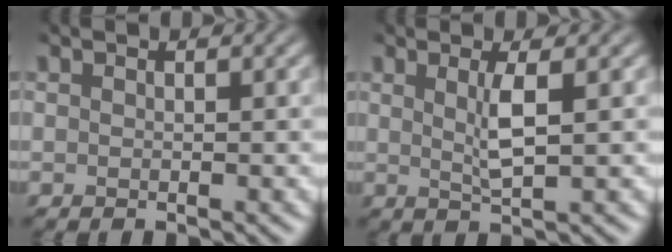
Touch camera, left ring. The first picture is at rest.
{"total": 1.9, "force": [0.2, -0.1, 1.9], "torque": [-0.031, -0.007, 0.002]}